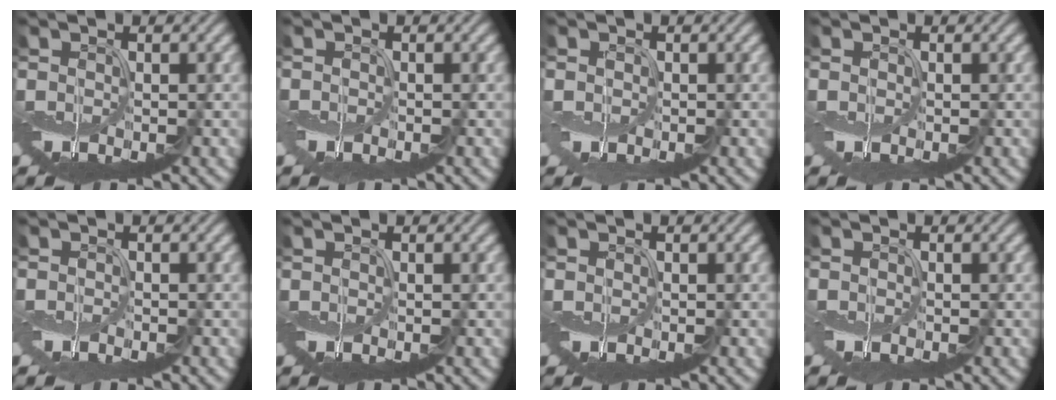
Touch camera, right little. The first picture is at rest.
{"total": 1.4, "force": [-0.9, 0.9, 0.4], "torque": [-0.008, -0.008, -0.019]}
{"total": 1.5, "force": [0.1, 1.4, 0.4], "torque": [-0.009, -0.002, 0.002]}
{"total": 0.7, "force": [-0.1, 0.7, 0.1], "torque": [-0.007, -0.002, -0.001]}
{"total": 1.1, "force": [-0.9, 0.6, 0.3], "torque": [-0.004, -0.006, -0.019]}
{"total": 0.0}
{"total": 0.5, "force": [-0.1, 0.5, 0.0], "torque": [-0.005, -0.001, 0.001]}
{"total": 1.0, "force": [-0.7, 0.6, 0.3], "torque": [-0.007, -0.008, -0.017]}